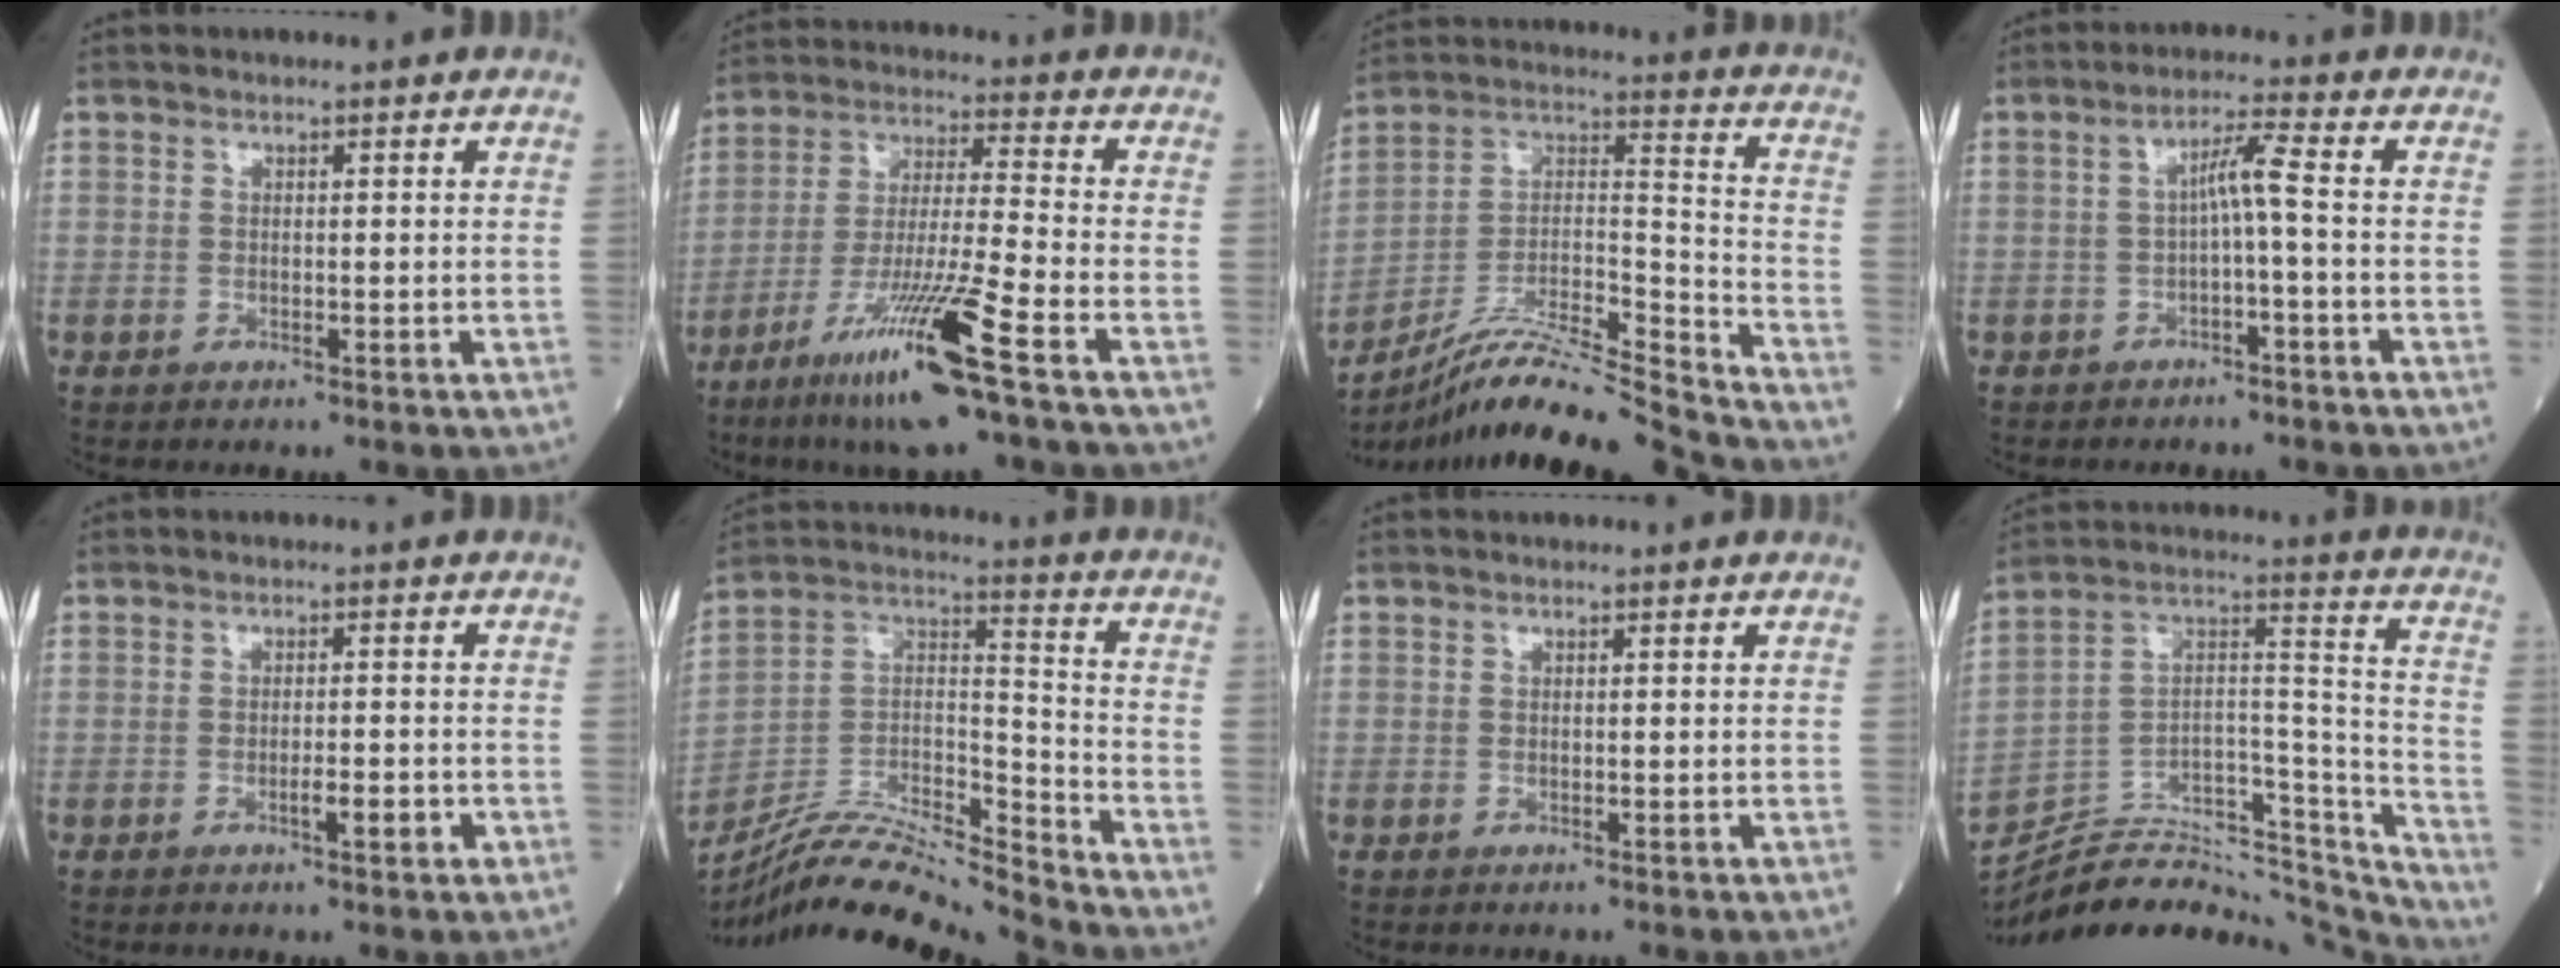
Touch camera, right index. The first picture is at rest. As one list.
[{"total": 14.8, "force": [-8.3, -0.9, 12.2], "torque": [-0.244, -0.036, -0.152]}, {"total": 20.1, "force": [-18.5, -1.3, 7.8], "torque": [-0.158, 0.009, -0.321]}, {"total": 3.9, "force": [-0.6, -0.2, 3.8], "torque": [-0.069, 0.014, -0.009]}, {"total": 2.9, "force": [-1.2, 0.6, 2.6], "torque": [-0.040, 0.001, -0.016]}, {"total": 17.2, "force": [-16.4, -0.5, 5.1], "torque": [-0.089, 0.029, -0.298]}, {"total": 0.0}, {"total": 29.1, "force": [-27.1, 6.4, 8.6], "torque": [-0.104, 0.035, -0.395]}]